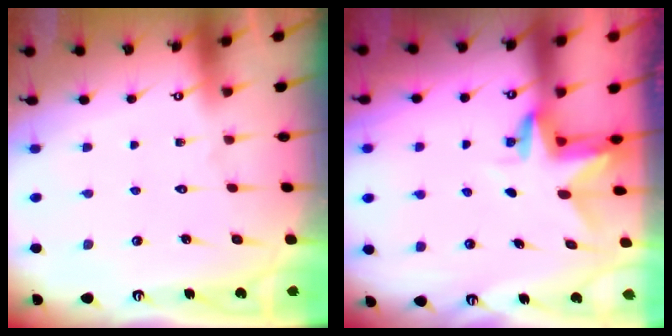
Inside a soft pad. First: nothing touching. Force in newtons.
{"total": 3.1, "press": 3.1, "slide": 0.2}